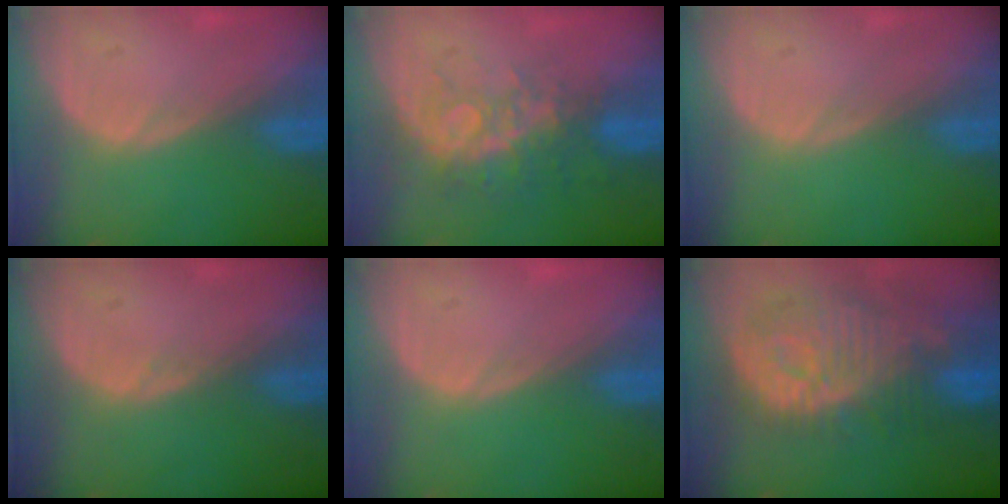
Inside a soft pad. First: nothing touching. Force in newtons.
{"total": 8.4, "press": 7.0, "slide": 4.5}
{"total": 0.0}
{"total": 0.5, "press": 0.5, "slide": 0.0}
{"total": 0.0}
{"total": 12.2, "press": 11.0, "slide": 5.1}